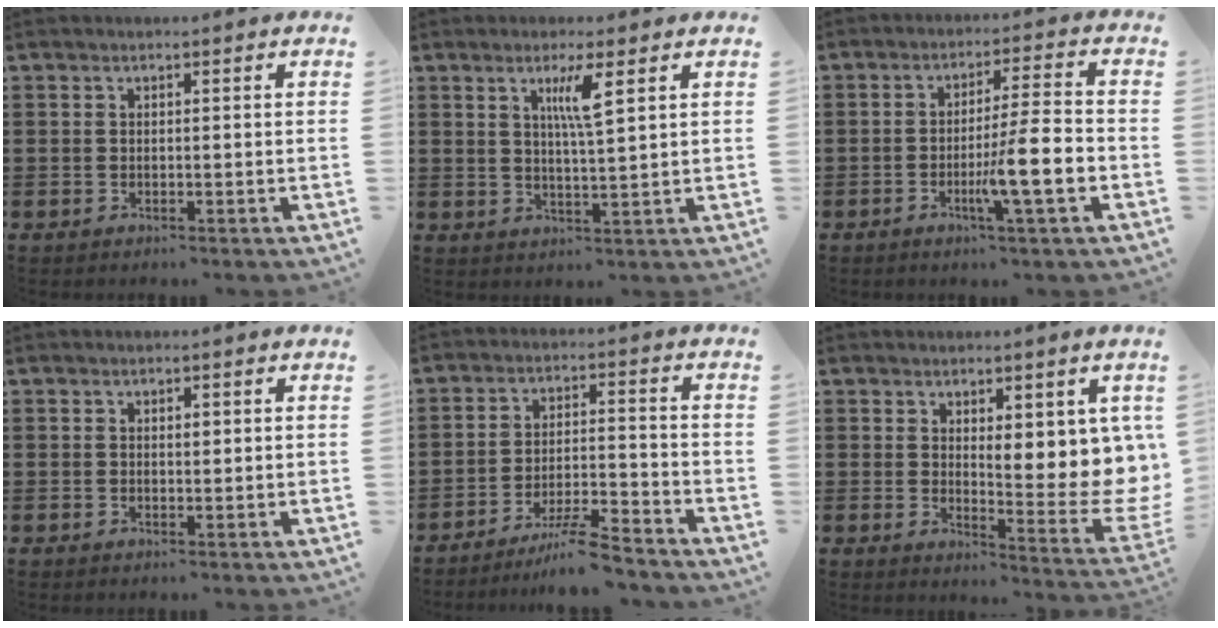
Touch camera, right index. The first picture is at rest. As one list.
[{"total": 4.4, "force": [2.1, 0.0, 3.9], "torque": [-0.084, -0.001, 0.031]}, {"total": 8.3, "force": [-2.7, 0.3, 7.9], "torque": [-0.135, -0.008, -0.048]}, {"total": 0.8, "force": [0.3, 0.4, 0.6], "torque": [-0.012, 0.004, 0.005]}, {"total": 6.6, "force": [-5.8, 0.1, 3.2], "torque": [-0.058, -0.003, -0.110]}, {"total": 6.6, "force": [3.7, 2.7, 4.7], "torque": [-0.061, -0.038, 0.062]}]